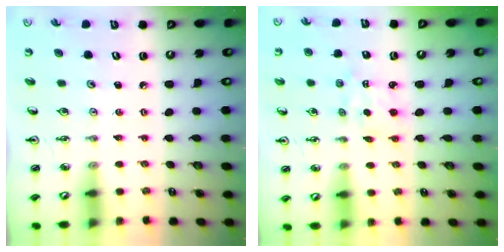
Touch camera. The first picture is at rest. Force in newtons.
{"total": 2.0, "press": 1.9, "slide": 0.5}